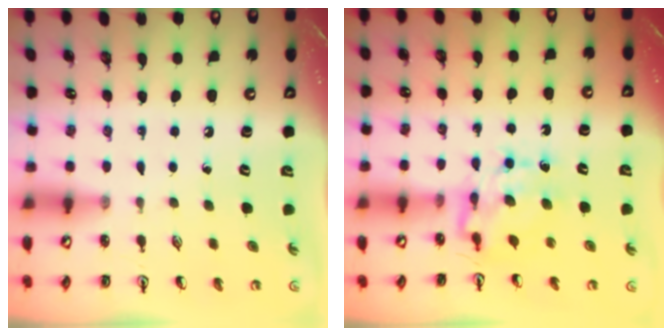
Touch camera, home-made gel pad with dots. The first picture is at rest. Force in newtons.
{"total": 6.9, "press": 6.9, "slide": 0.5}